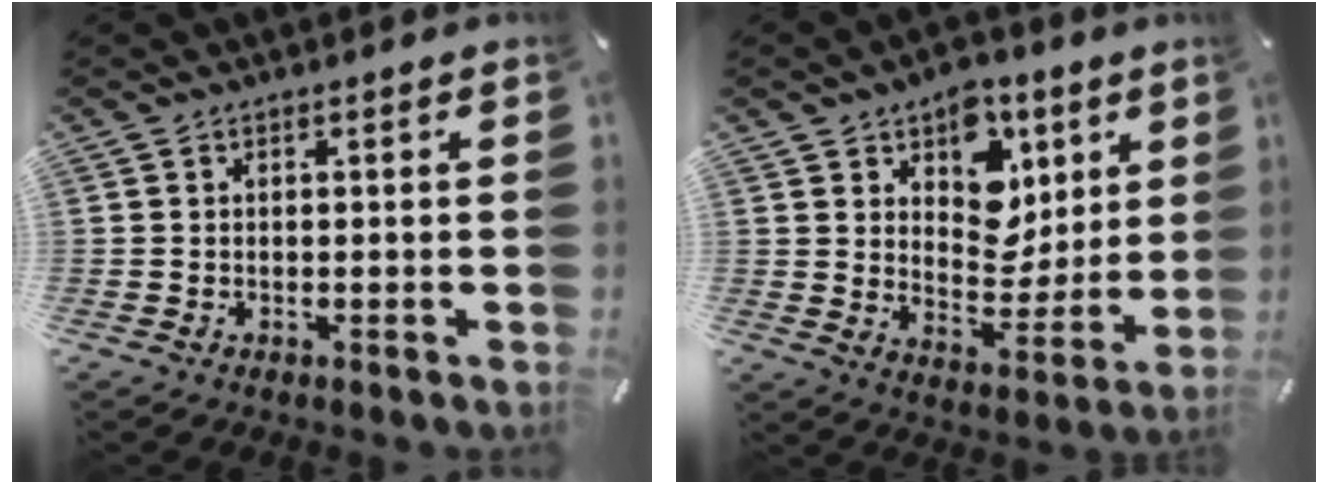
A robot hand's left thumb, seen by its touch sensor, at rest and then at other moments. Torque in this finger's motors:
{"motor_torque": [0.68, -0.26, -0.15, -0.21, 0.02]}